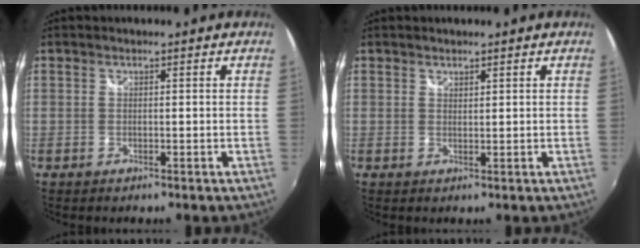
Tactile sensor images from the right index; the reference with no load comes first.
{"total": 0.9, "force": [0.8, 0.2, 0.1], "torque": [-0.001, 0.000, 0.015]}